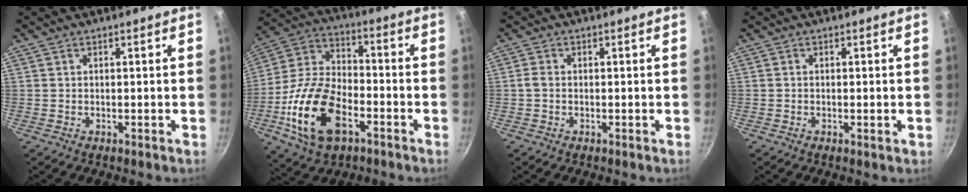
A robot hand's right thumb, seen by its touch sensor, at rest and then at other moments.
{"total": 19.4, "force": [-7.2, 11.0, 14.2], "torque": [-0.270, 0.034, -0.141]}
{"total": 1.4, "force": [-0.3, 0.9, 0.9], "torque": [-0.021, 0.007, -0.008]}
{"total": 1.0, "force": [-0.3, 0.2, 0.9], "torque": [-0.015, -0.001, -0.005]}